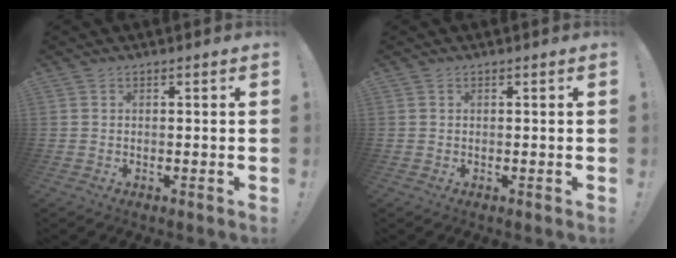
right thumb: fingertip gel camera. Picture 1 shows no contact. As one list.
[{"total": 0.0}]